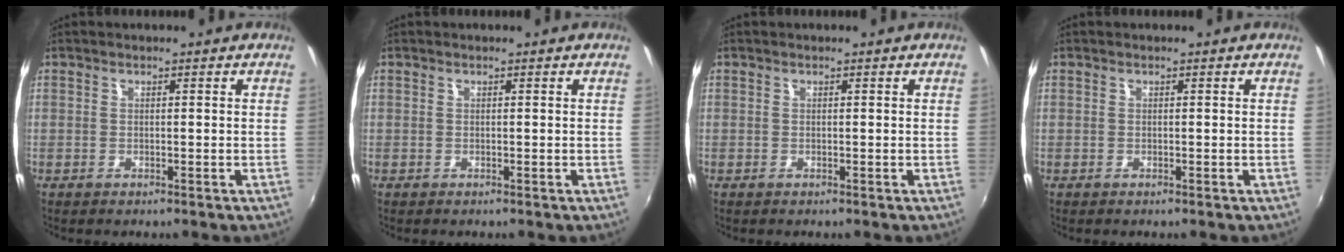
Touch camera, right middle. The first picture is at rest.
{"total": 0.0}
{"total": 0.0}
{"total": 0.0}